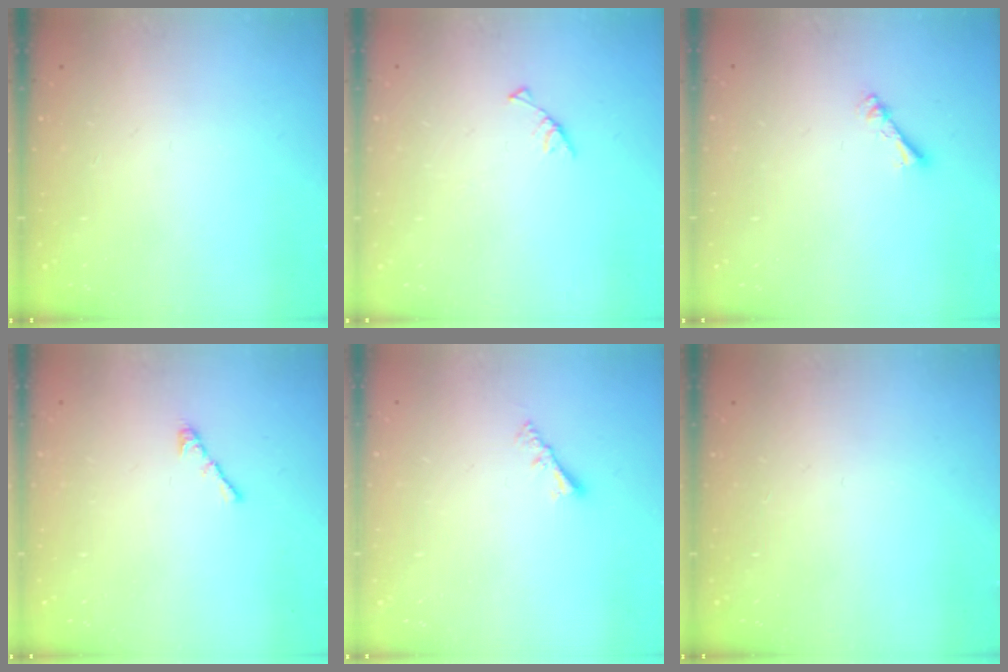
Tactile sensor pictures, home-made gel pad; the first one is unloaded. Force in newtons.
{"total": 3.0, "press": 3.0, "slide": 0.3}
{"total": 2.4, "press": 2.4, "slide": 0.4}
{"total": 3.0, "press": 2.9, "slide": 0.8}
{"total": 3.0, "press": 3.0, "slide": 0.1}
{"total": 0.0}